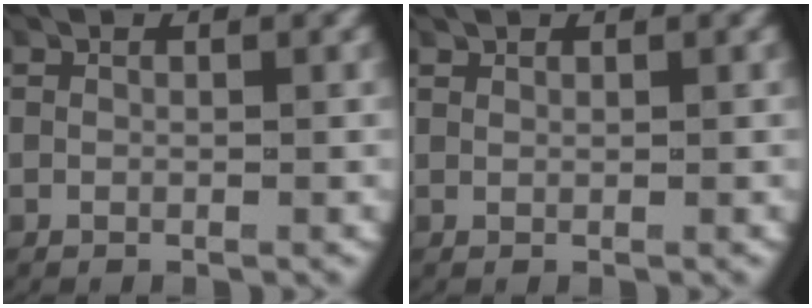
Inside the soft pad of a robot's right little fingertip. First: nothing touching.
{"total": 0.6, "force": [0.6, 0.0, 0.0], "torque": [0.000, 0.001, 0.015]}